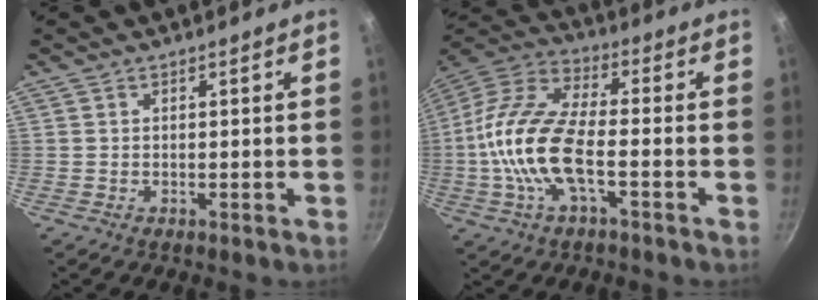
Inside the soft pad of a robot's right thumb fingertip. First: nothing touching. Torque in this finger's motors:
{"motor_torque": [-0.33, 1.20, 2.00, -0.77, 0.25]}